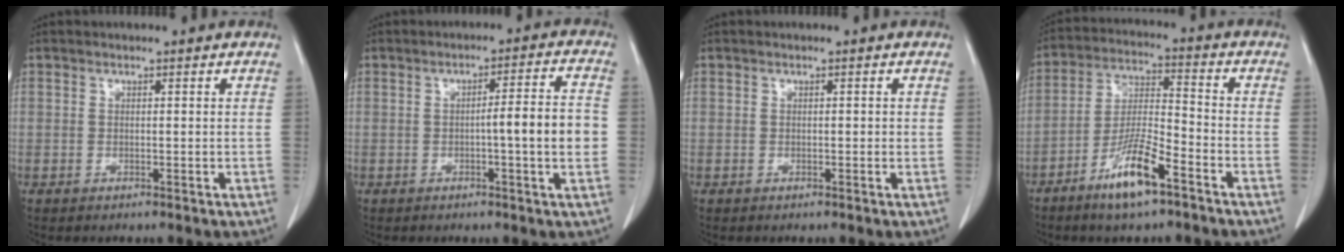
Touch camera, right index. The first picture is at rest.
{"total": 7.3, "force": [-1.0, -0.1, 7.2], "torque": [-0.100, 0.010, -0.015]}
{"total": 0.6, "force": [0.0, 0.2, 0.5], "torque": [-0.006, 0.001, 0.002]}
{"total": 10.2, "force": [-6.2, 1.4, 8.0], "torque": [-0.160, -0.013, -0.119]}